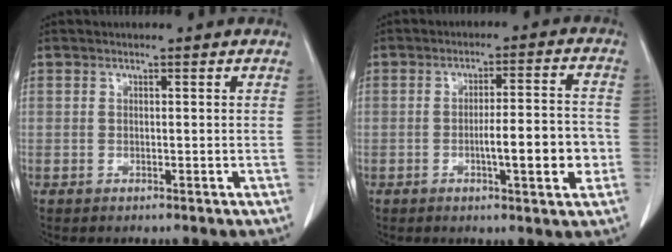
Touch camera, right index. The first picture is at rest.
{"total": 8.7, "force": [-2.3, 1.2, 8.3], "torque": [-0.126, 0.011, -0.031]}